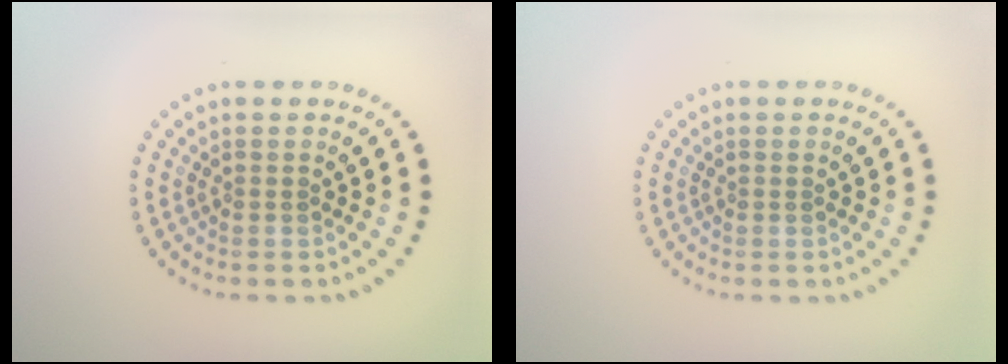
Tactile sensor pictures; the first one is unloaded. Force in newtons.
{"total": 0.0}